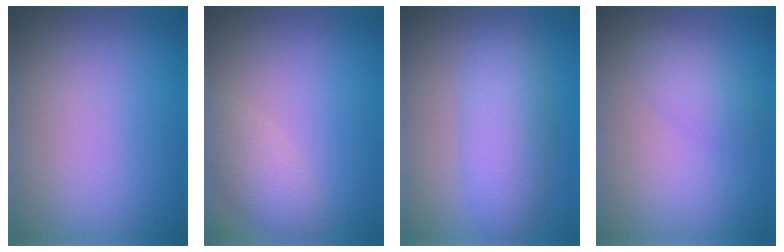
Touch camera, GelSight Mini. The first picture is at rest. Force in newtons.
{"total": 2.4, "press": 2.4, "slide": 0.2}
{"total": 4.9, "press": 4.9, "slide": 0.1}
{"total": 2.1, "press": 2.1, "slide": 0.1}